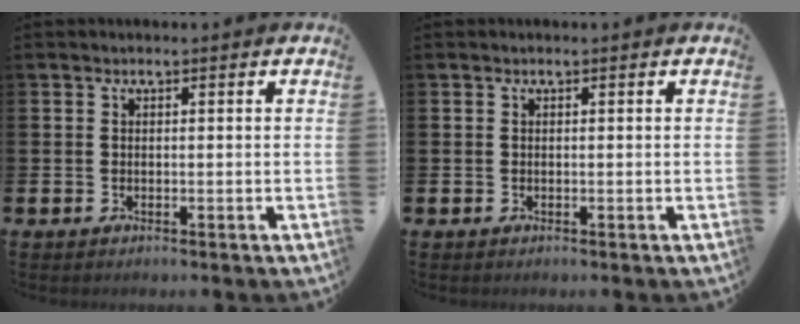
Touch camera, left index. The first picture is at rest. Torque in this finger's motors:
{"motor_torque": [-0.05, 0.06, 0.02, 0.00]}